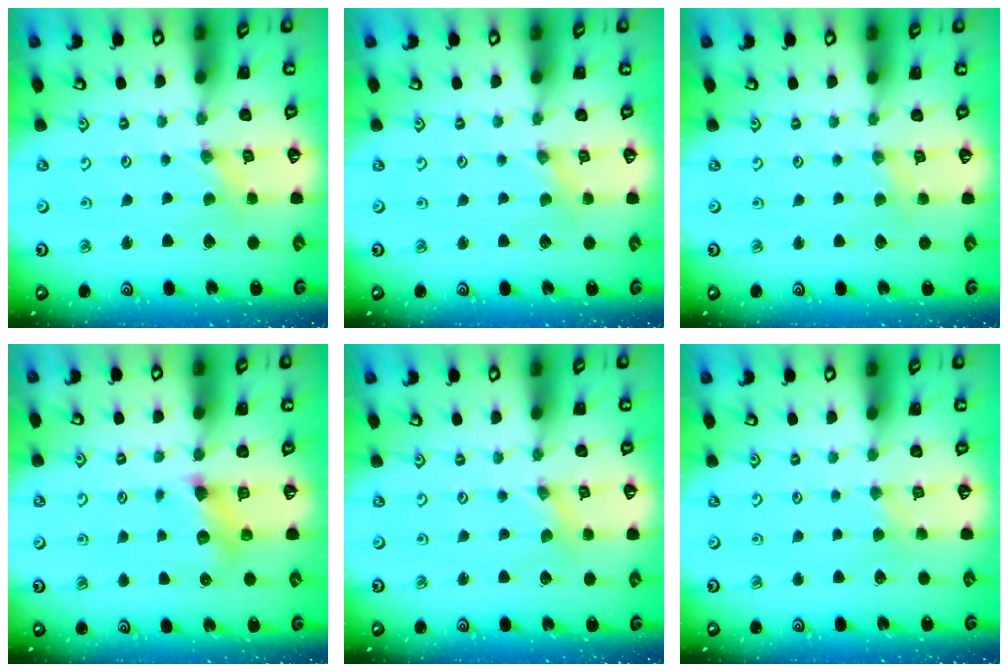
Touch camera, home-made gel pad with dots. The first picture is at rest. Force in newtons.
{"total": 0.9, "press": 0.9, "slide": 0.2}
{"total": 2.1, "press": 2.1, "slide": 0.3}
{"total": 6.6, "press": 6.6, "slide": 0.2}
{"total": 0.0}
{"total": 2.5, "press": 2.4, "slide": 0.4}